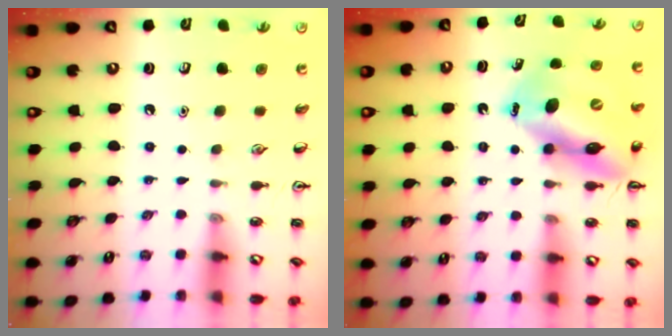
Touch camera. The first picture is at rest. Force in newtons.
{"total": 13.8, "press": 13.1, "slide": 4.3}